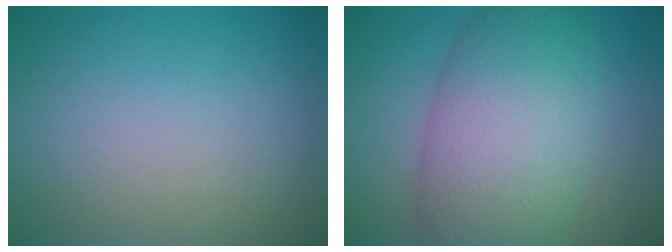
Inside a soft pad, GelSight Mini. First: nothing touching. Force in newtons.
{"total": 10.2, "press": 10.2, "slide": 0.6}